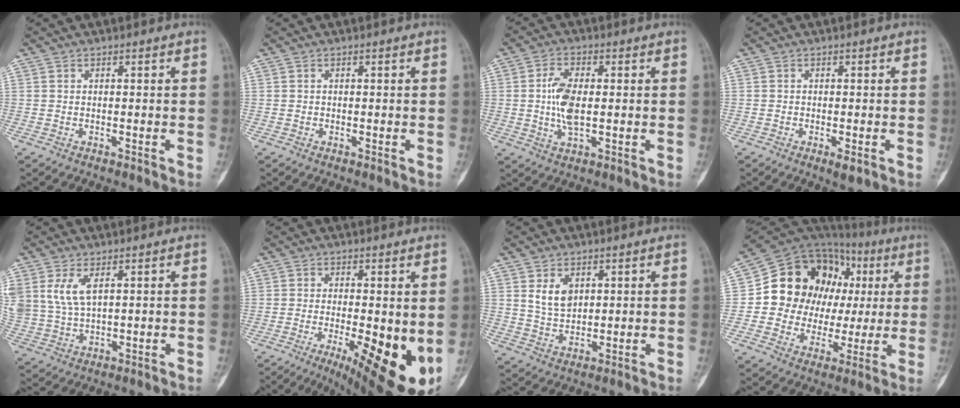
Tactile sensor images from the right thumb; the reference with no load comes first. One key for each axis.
{"total": 0.0}
{"total": 7.3, "fx": 0.2, "fy": 3.6, "fz": 6.3, "tx": -0.125, "ty": 0.001, "tz": 0.003}
{"total": 1.8, "fx": -0.8, "fy": 0.7, "fz": 1.5, "tx": -0.025, "ty": -0.003, "tz": -0.013}
{"total": 7.2, "fx": 2.9, "fy": 3.8, "fz": 5.4, "tx": -0.118, "ty": -0.005, "tz": 0.069}
{"total": 15.0, "fx": -3.0, "fy": 4.7, "fz": 13.9, "tx": -0.171, "ty": -0.025, "tz": -0.027}
{"total": 5.3, "fx": 2.1, "fy": 3.5, "fz": 3.4, "tx": -0.047, "ty": -0.015, "tz": 0.046}
{"total": 20.8, "fx": 3.0, "fy": 17.1, "fz": 11.5, "tx": -0.117, "ty": 0.044, "tz": 0.059}